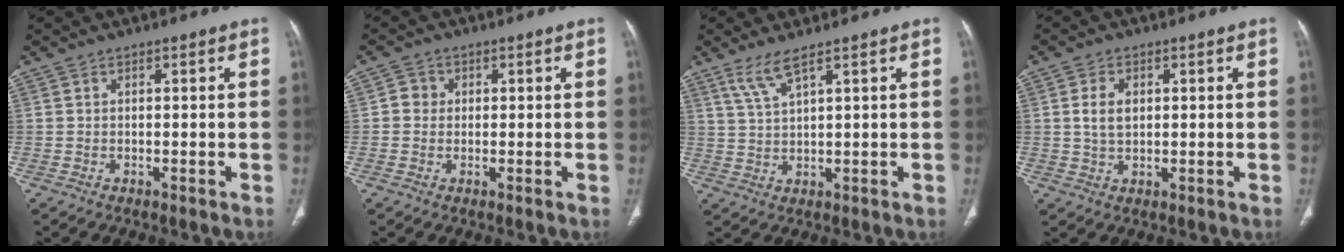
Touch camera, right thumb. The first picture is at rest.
{"total": 2.6, "force": [0.2, 2.5, 0.8], "torque": [0.004, 0.005, 0.000]}
{"total": 4.4, "force": [3.0, 0.5, 3.1], "torque": [-0.075, -0.015, 0.072]}
{"total": 4.3, "force": [0.8, 2.7, 3.3], "torque": [-0.064, -0.001, 0.016]}